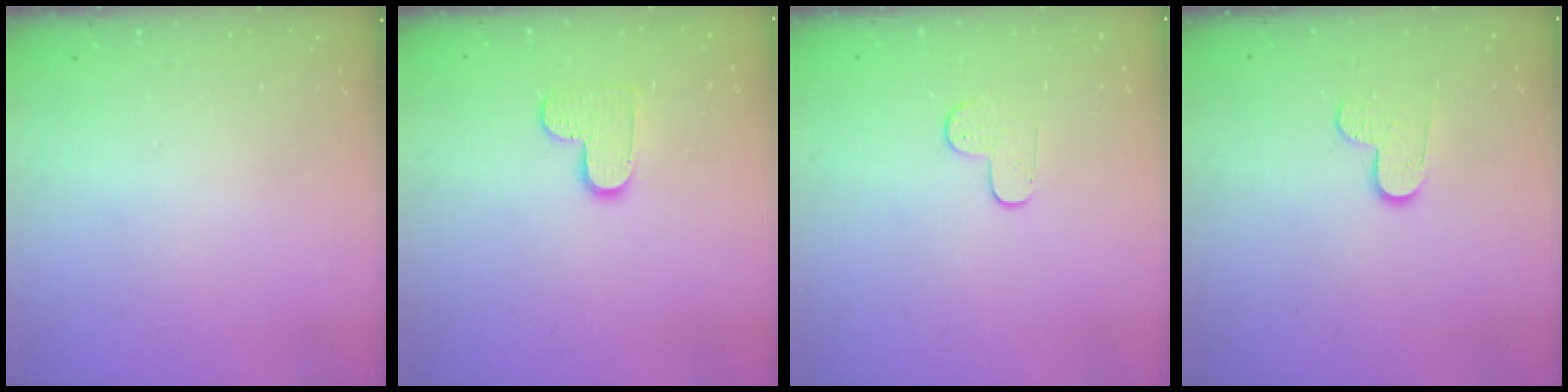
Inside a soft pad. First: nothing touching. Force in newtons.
{"total": 8.2, "press": 8.1, "slide": 0.2}
{"total": 5.8, "press": 5.7, "slide": 0.6}
{"total": 7.9, "press": 7.9, "slide": 0.5}